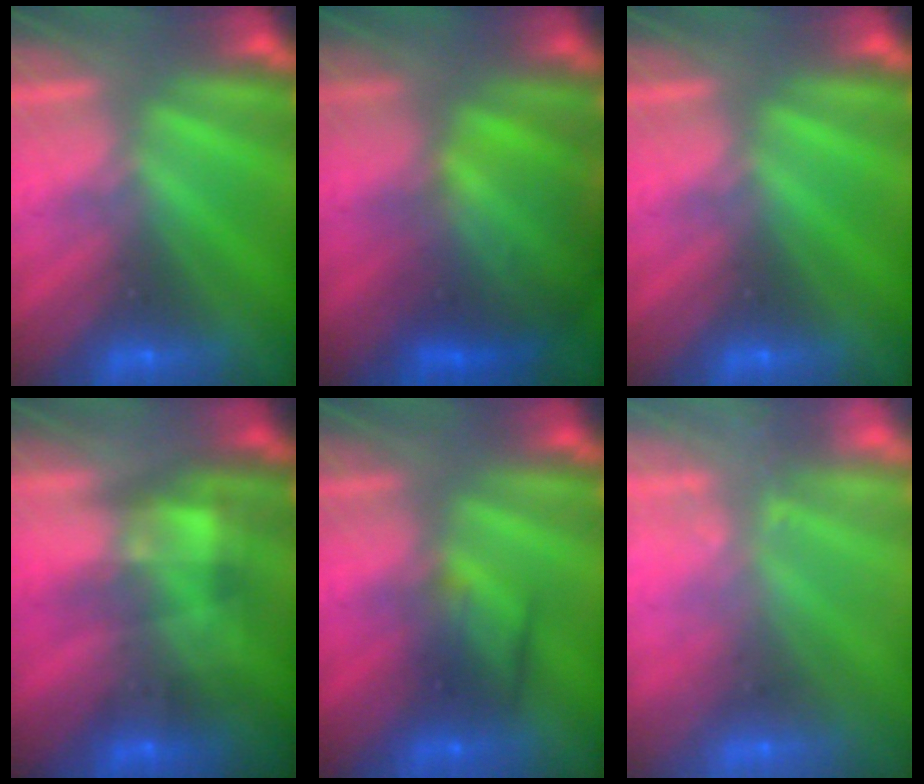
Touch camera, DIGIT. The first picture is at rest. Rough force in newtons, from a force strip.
{"total": 8.1}
{"total": 0.0}
{"total": 5.3}
{"total": 2.4}
{"total": 2.3}